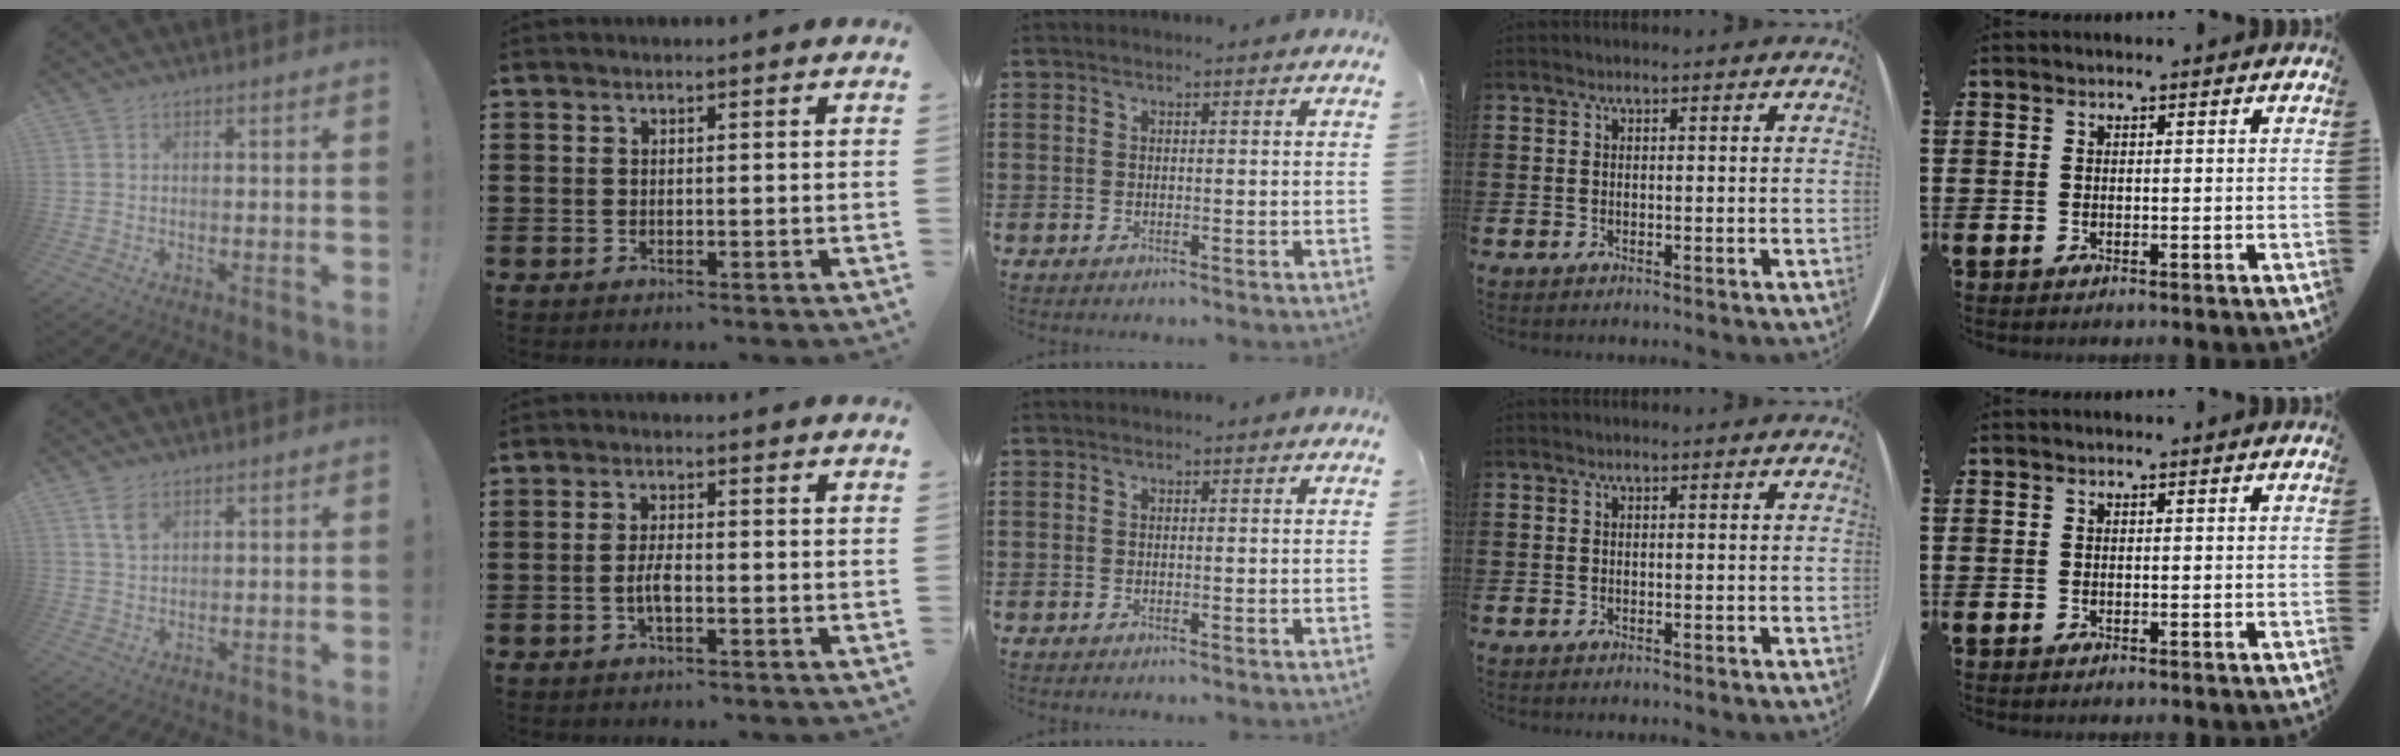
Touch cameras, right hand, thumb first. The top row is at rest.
{"thumb": {"total": 4.2, "force": [2.2, 2.2, 2.8], "torque": [-0.046, -0.008, 0.040]}, "index": {"total": 3.2, "force": [-0.9, 1.1, 2.9], "torque": [-0.068, -0.002, -0.021]}}